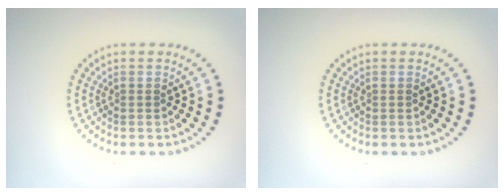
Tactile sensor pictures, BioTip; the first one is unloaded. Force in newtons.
{"total": 0.0}